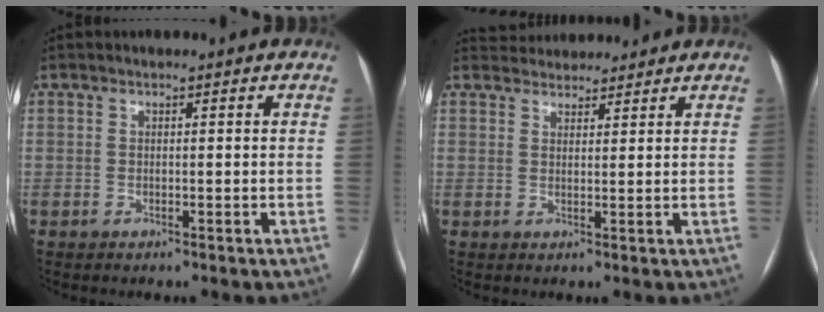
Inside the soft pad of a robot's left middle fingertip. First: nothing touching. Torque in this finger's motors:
{"motor_torque": [0.03, -0.07, -0.05, 0.00]}